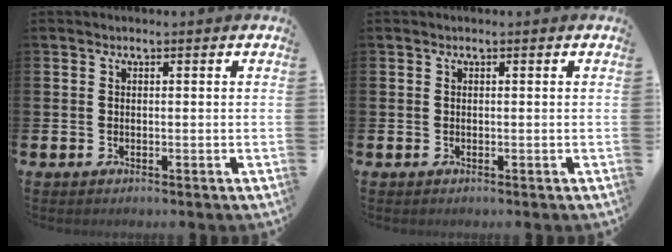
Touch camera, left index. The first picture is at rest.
{"total": 0.0}